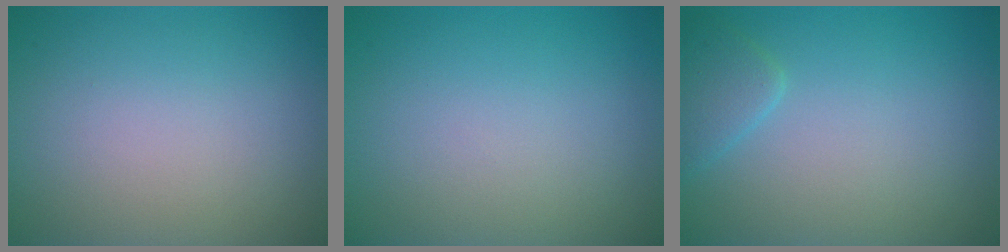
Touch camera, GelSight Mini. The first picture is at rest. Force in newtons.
{"total": 0.0}
{"total": 1.7, "press": 1.7, "slide": 0.2}